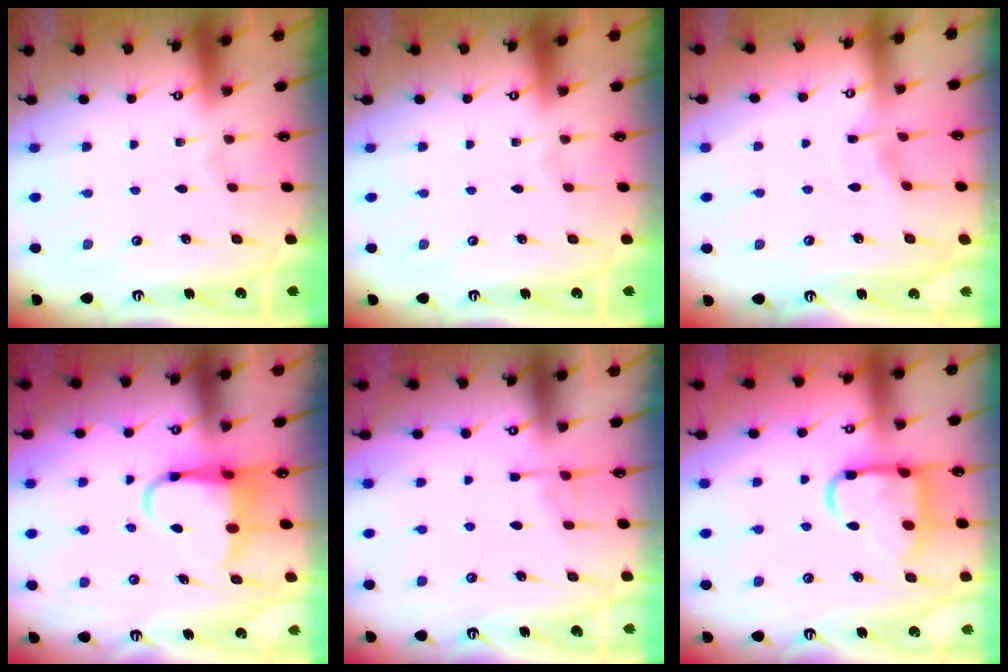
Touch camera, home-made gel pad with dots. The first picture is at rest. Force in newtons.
{"total": 0.0}
{"total": 2.7, "press": 2.7, "slide": 0.3}
{"total": 6.6, "press": 6.5, "slide": 1.2}
{"total": 4.2, "press": 4.1, "slide": 0.7}
{"total": 13.8, "press": 13.7, "slide": 1.5}